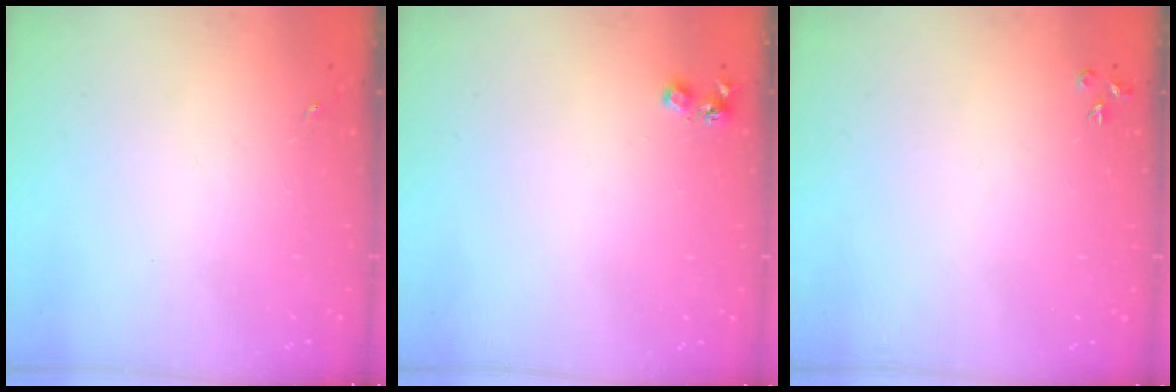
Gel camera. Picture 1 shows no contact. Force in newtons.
{"total": 4.8, "press": 4.7, "slide": 0.7}
{"total": 3.5, "press": 3.5, "slide": 0.4}